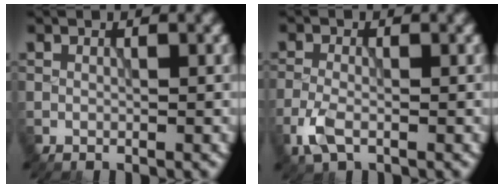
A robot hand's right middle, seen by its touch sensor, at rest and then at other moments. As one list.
[{"total": 2.9, "force": [-1.5, 1.3, 2.1], "torque": [-0.054, -0.004, -0.038]}]